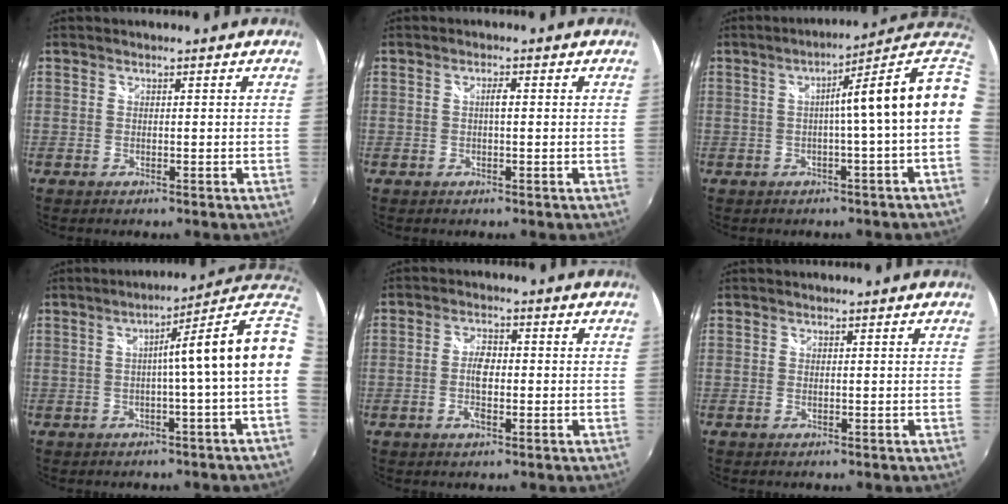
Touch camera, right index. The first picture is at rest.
{"total": 1.3, "force": [0.0, 0.3, 1.3], "torque": [-0.023, 0.004, -0.002]}
{"total": 11.5, "force": [2.3, -2.1, 11.0], "torque": [-0.137, -0.001, 0.028]}
{"total": 11.5, "force": [2.0, -2.1, 11.1], "torque": [-0.140, 0.001, 0.024]}
{"total": 4.4, "force": [-0.9, 2.1, 3.7], "torque": [-0.075, 0.003, -0.017]}
{"total": 0.0}